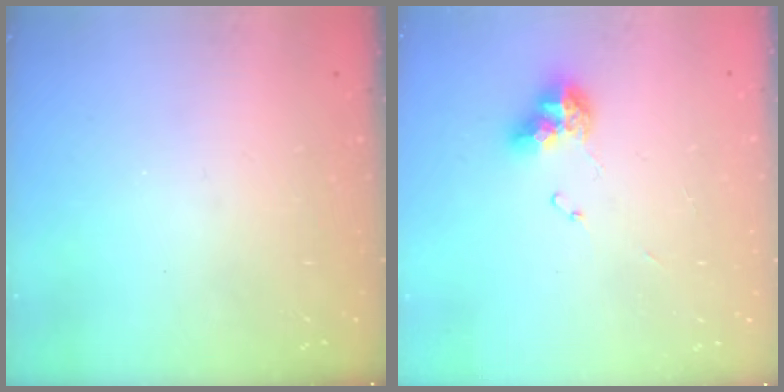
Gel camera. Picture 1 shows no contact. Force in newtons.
{"total": 9.1, "press": 9.0, "slide": 1.1}